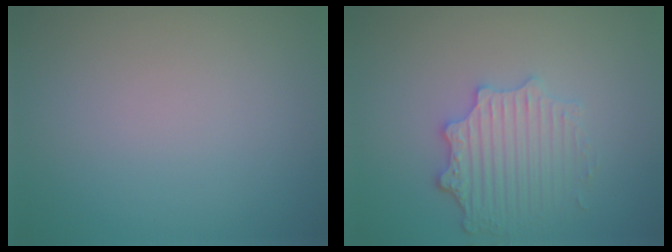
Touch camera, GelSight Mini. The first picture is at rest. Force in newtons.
{"total": 3.9, "press": 3.2, "slide": 2.3}